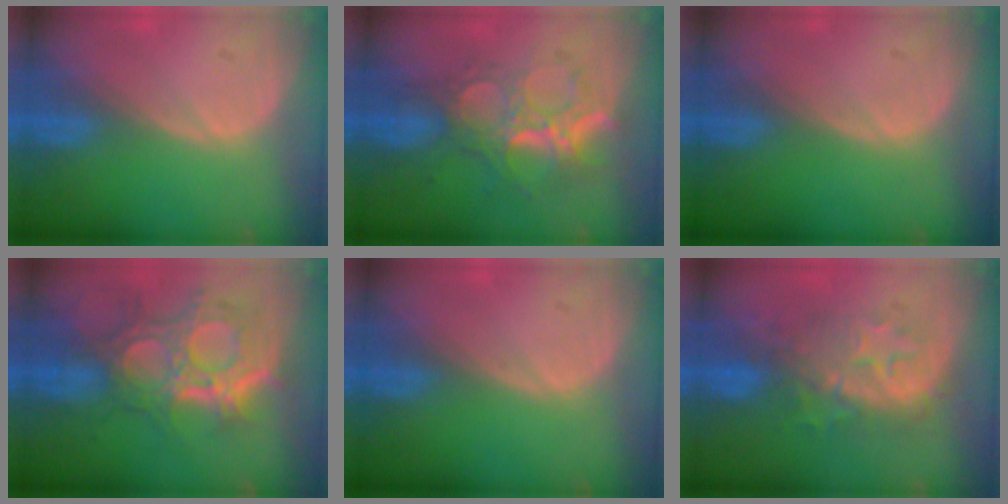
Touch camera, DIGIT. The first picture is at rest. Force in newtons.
{"total": 9.0, "press": 8.0, "slide": 4.0}
{"total": 0.0}
{"total": 11.3, "press": 10.4, "slide": 4.5}
{"total": 0.0}
{"total": 8.5, "press": 8.4, "slide": 1.4}